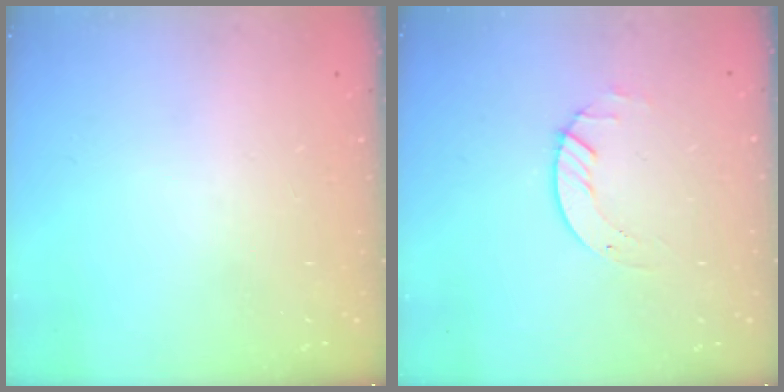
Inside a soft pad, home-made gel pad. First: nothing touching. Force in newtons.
{"total": 2.7, "press": 2.7, "slide": 0.3}